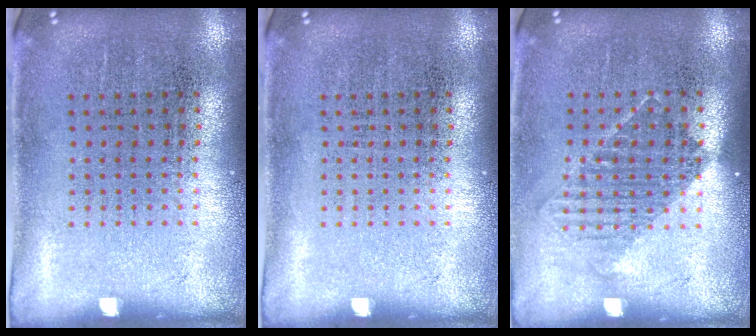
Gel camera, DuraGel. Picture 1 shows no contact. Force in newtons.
{"total": 0.0}
{"total": 1.2, "press": 1.0, "slide": 0.7}